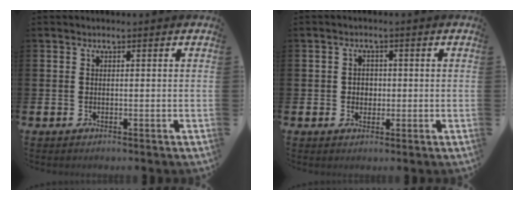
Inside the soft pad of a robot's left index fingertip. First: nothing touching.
{"total": 2.0, "force": [0.2, 1.8, 0.7], "torque": [-0.001, 0.003, -0.003]}